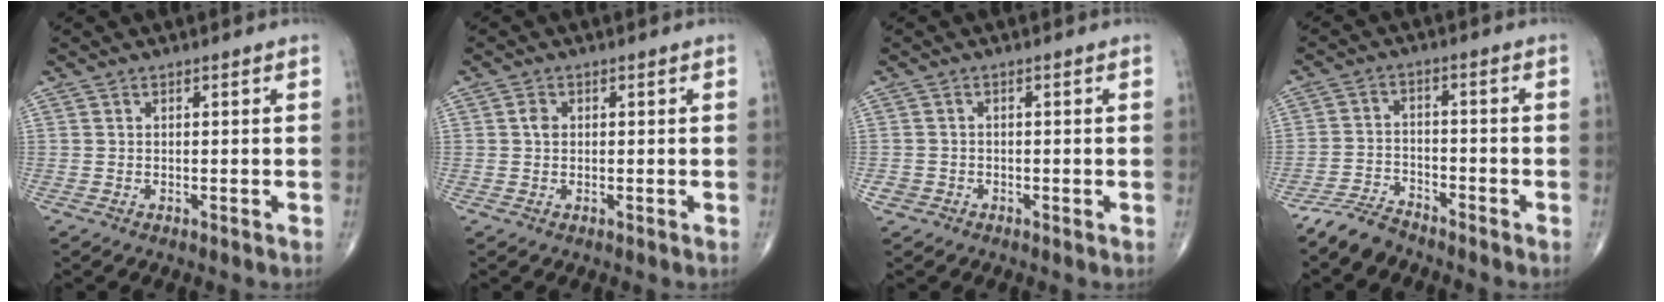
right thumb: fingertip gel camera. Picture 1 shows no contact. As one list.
[{"total": 1.6, "force": [0.2, 1.2, 1.0], "torque": [-0.013, 0.004, 0.002]}, {"total": 1.8, "force": [-0.9, 1.5, 0.3], "torque": [-0.003, 0.005, -0.019]}, {"total": 5.3, "force": [-4.9, 1.8, 1.0], "torque": [-0.018, 0.019, -0.101]}]